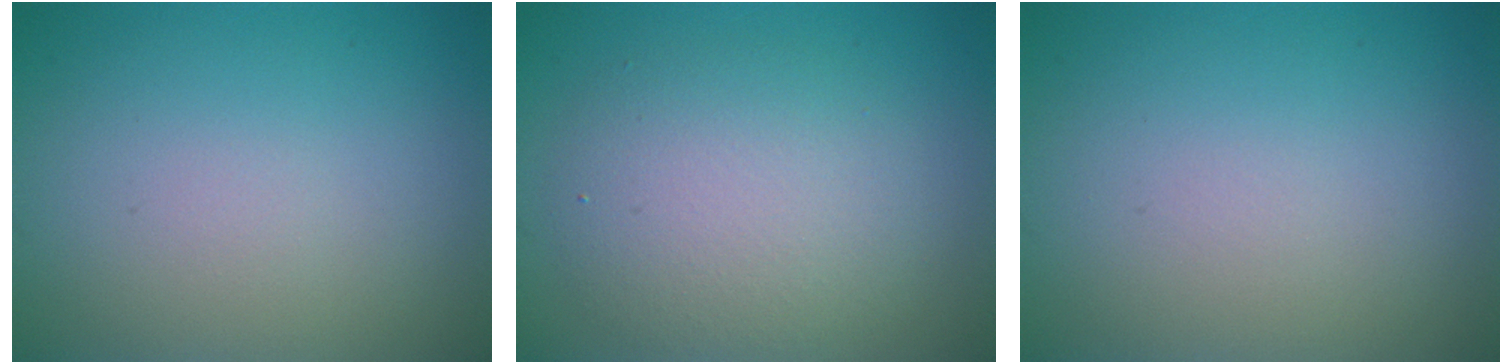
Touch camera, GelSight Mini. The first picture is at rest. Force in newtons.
{"total": 5.1, "press": 5.1, "slide": 0.2}
{"total": 0.0}